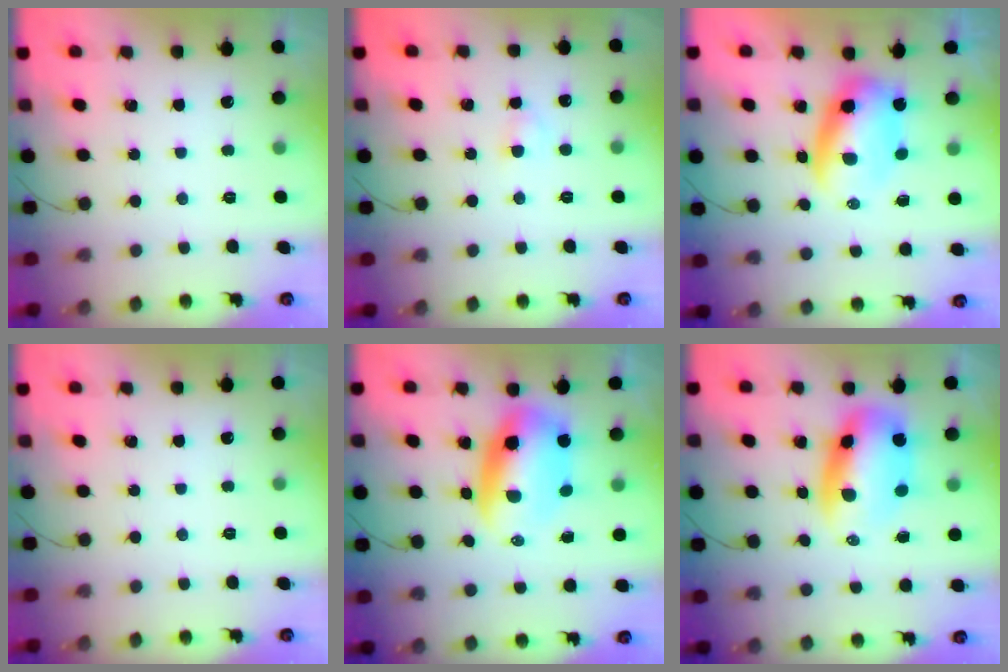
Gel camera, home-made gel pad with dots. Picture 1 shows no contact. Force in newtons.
{"total": 2.5, "press": 2.3, "slide": 1.0}
{"total": 6.7, "press": 6.5, "slide": 1.9}
{"total": 0.0}
{"total": 9.9, "press": 9.5, "slide": 2.7}
{"total": 10.3, "press": 9.9, "slide": 2.9}